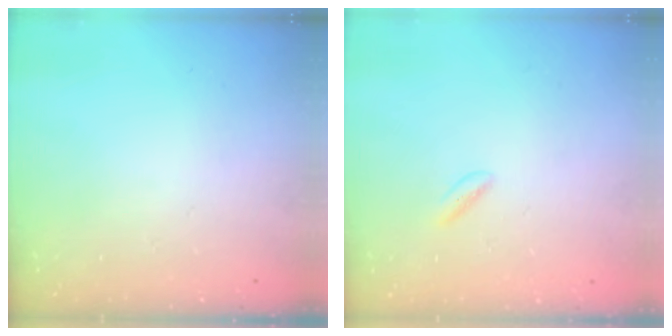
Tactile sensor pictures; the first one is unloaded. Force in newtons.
{"total": 1.3, "press": 1.0, "slide": 0.7}